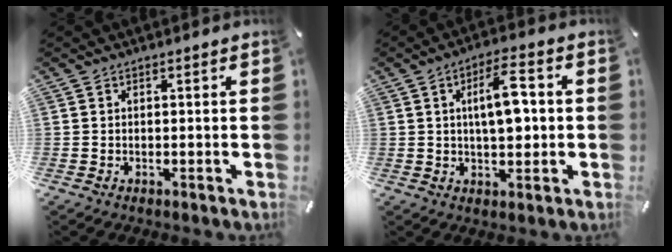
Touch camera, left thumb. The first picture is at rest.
{"total": 10.1, "force": [1.0, 4.5, 9.0], "torque": [-0.146, 0.004, 0.013]}